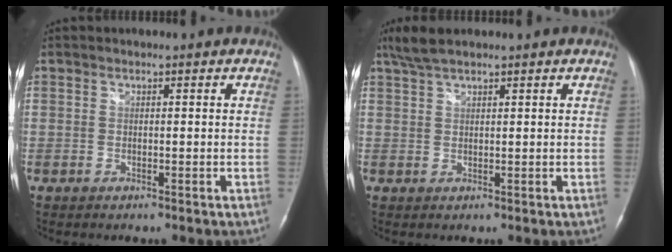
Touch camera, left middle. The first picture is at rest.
{"total": 3.8, "force": [3.1, 0.6, 2.1], "torque": [-0.054, 0.013, 0.065]}